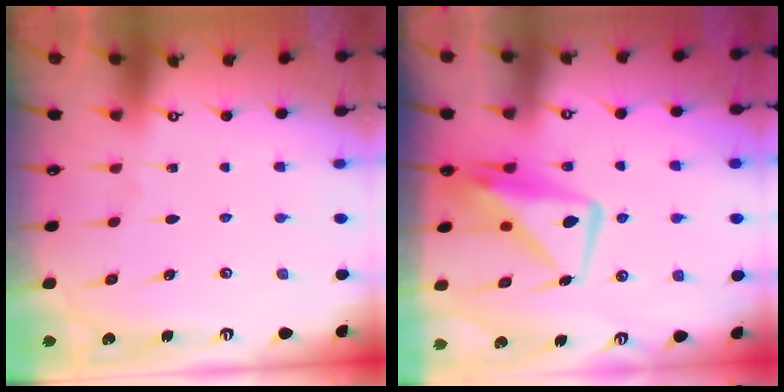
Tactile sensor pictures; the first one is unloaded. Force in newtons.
{"total": 11.8, "press": 11.7, "slide": 0.8}